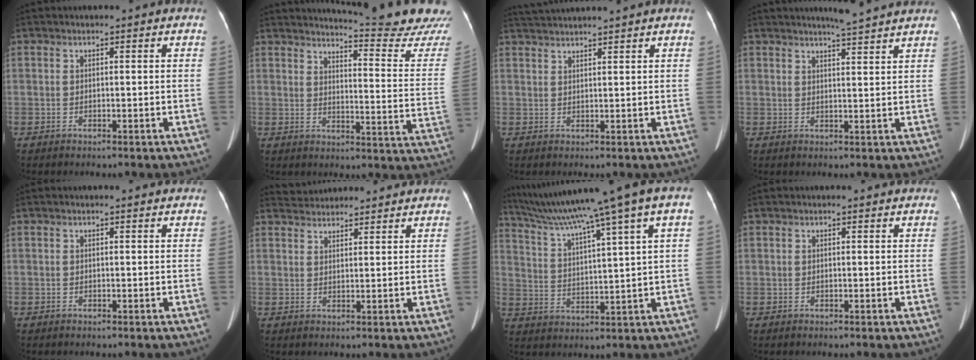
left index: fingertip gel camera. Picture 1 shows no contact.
{"total": 18.0, "force": [17.4, -2.0, 4.0], "torque": [-0.065, -0.138, 0.197]}
{"total": 5.1, "force": [4.7, -1.1, 1.4], "torque": [-0.023, 0.028, 0.085]}
{"total": 5.2, "force": [4.8, -0.8, 1.9], "torque": [-0.032, 0.000, 0.060]}
{"total": 0.0}
{"total": 6.6, "force": [6.3, 1.4, 0.9], "torque": [-0.013, 0.038, 0.093]}
{"total": 16.6, "force": [12.0, -1.8, 11.4], "torque": [-0.189, 0.014, 0.182]}
{"total": 1.1, "force": [1.0, 0.2, 0.2], "torque": [-0.010, 0.017, 0.013]}